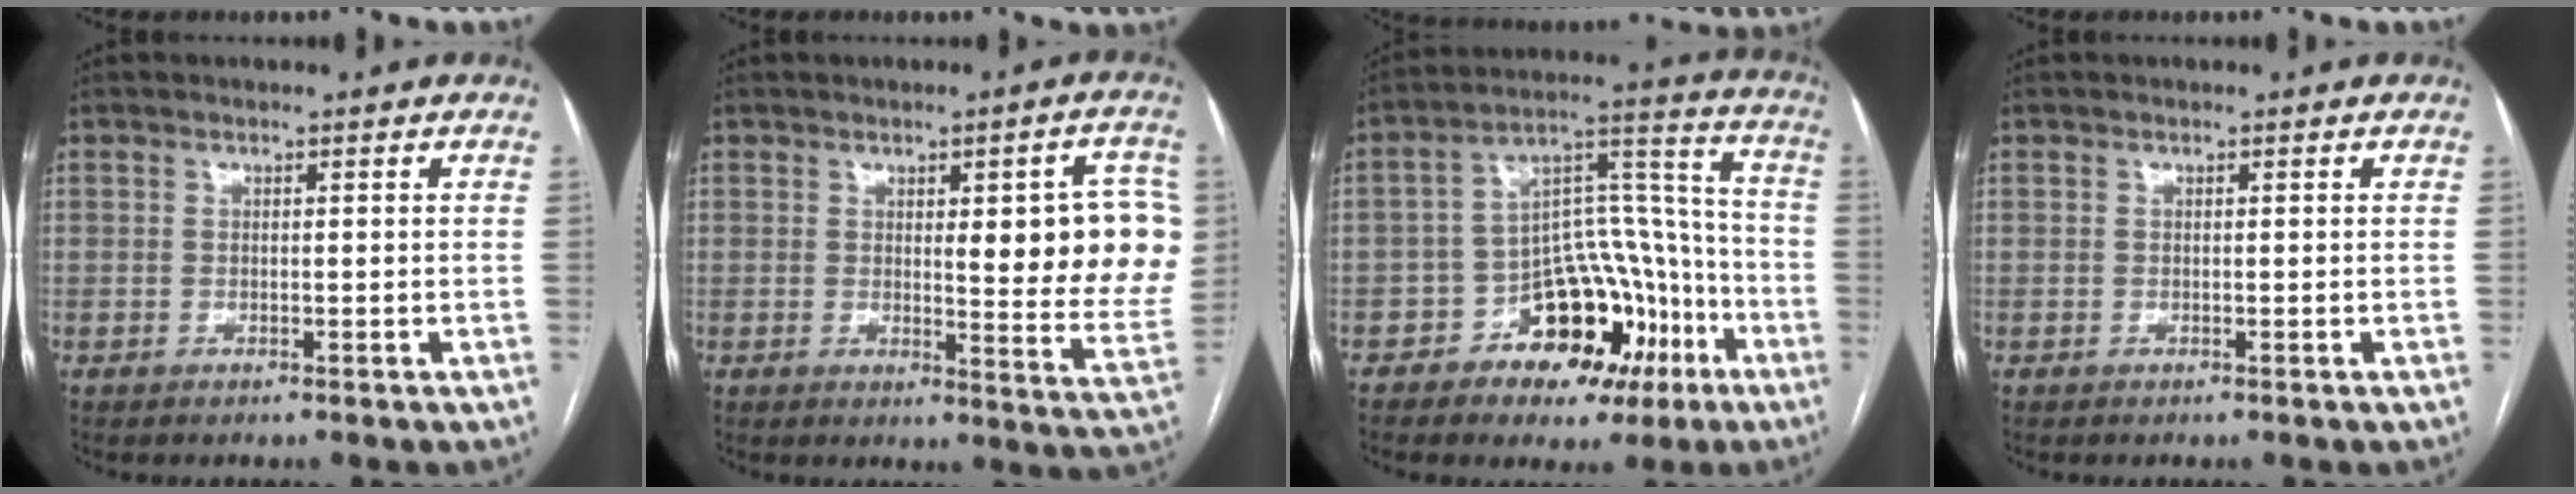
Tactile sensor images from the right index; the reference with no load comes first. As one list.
[{"total": 13.6, "force": [2.4, 3.0, 13.0], "torque": [-0.142, -0.003, 0.029]}, {"total": 15.0, "force": [-7.6, 9.3, 9.1], "torque": [-0.114, 0.048, -0.107]}, {"total": 0.0}]